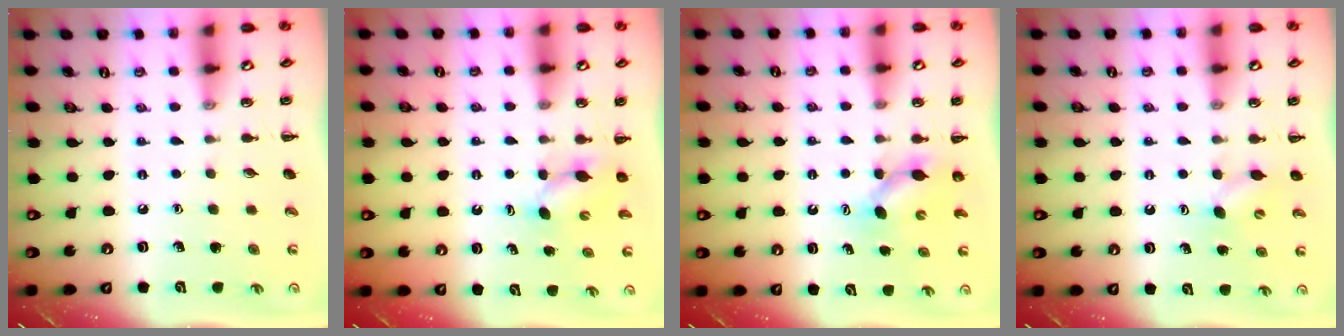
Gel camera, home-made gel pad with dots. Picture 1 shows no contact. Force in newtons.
{"total": 3.5, "press": 3.4, "slide": 0.9}
{"total": 5.2, "press": 5.2, "slide": 0.3}
{"total": 4.5, "press": 4.3, "slide": 1.2}